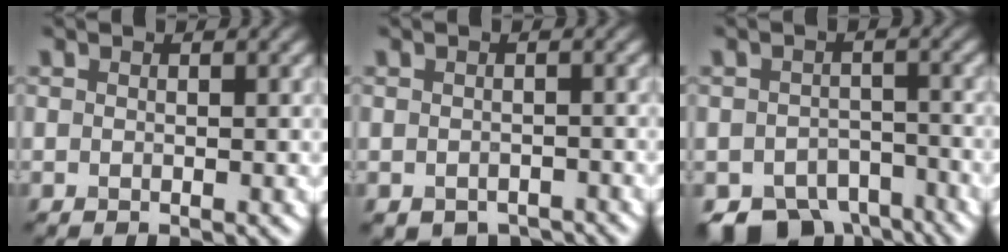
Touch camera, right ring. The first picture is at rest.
{"total": 2.3, "force": [-1.8, 1.2, 0.7], "torque": [-0.007, -0.010, -0.026]}
{"total": 6.4, "force": [-4.8, 3.3, 2.6], "torque": [-0.029, -0.014, -0.080]}